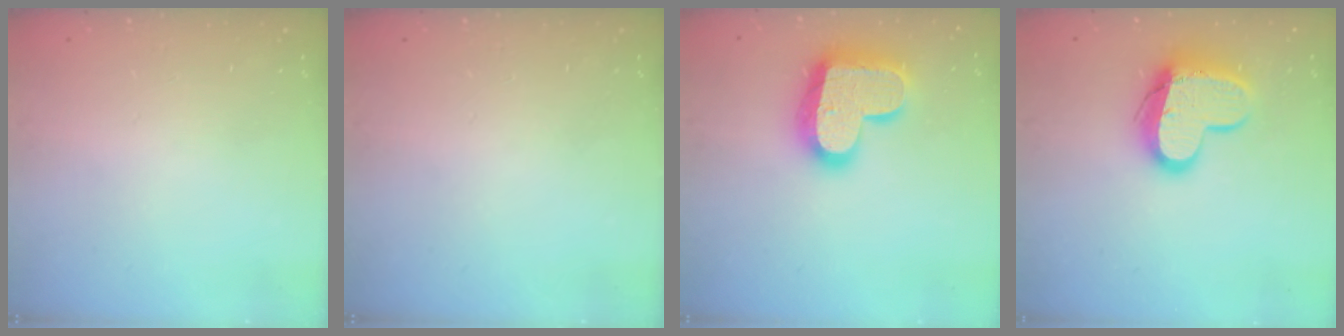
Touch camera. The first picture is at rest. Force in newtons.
{"total": 0.0}
{"total": 19.9, "press": 19.9, "slide": 1.3}
{"total": 13.5, "press": 13.5, "slide": 1.2}